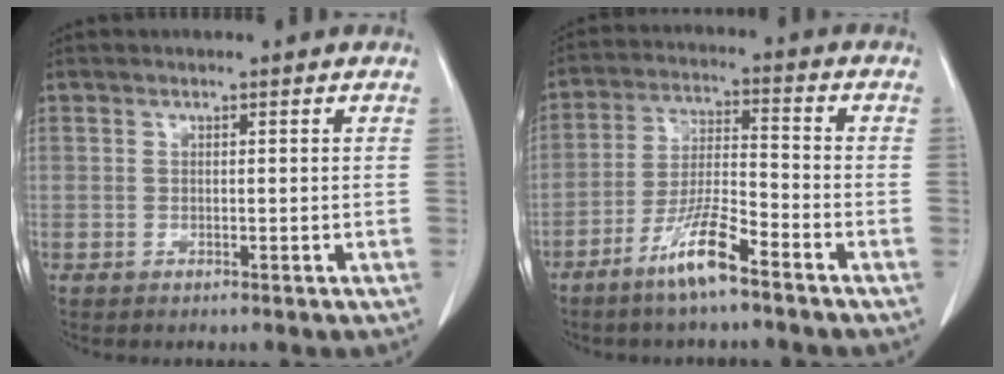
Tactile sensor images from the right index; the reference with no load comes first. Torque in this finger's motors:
{"motor_torque": [0.57, -0.53, 0.27, 0.10]}